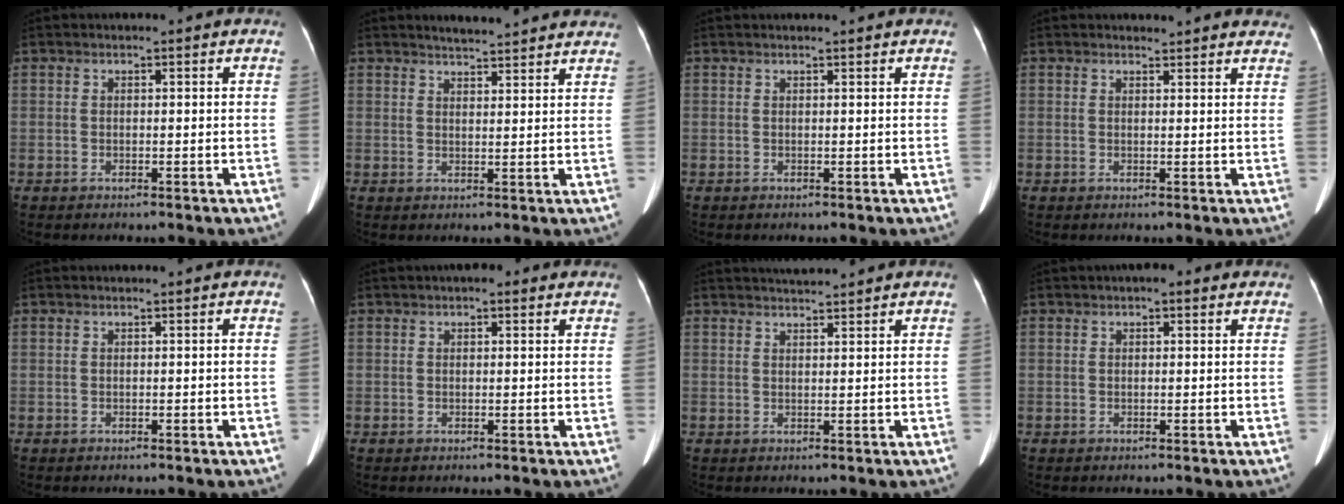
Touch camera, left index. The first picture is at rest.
{"total": 8.8, "force": [8.3, 1.3, 2.8], "torque": [-0.036, 0.013, 0.095]}
{"total": 1.8, "force": [1.6, -0.3, 0.6], "torque": [-0.007, 0.020, 0.026]}
{"total": 7.1, "force": [6.8, 1.7, 1.0], "torque": [0.009, 0.003, 0.054]}
{"total": 0.0}
{"total": 1.8, "force": [1.0, 1.1, 0.9], "torque": [-0.013, 0.016, 0.010]}
{"total": 3.1, "force": [3.0, -0.4, 0.7], "torque": [-0.010, 0.017, 0.054]}
{"total": 1.8, "force": [1.0, 1.0, 1.0], "torque": [-0.014, 0.017, 0.009]}